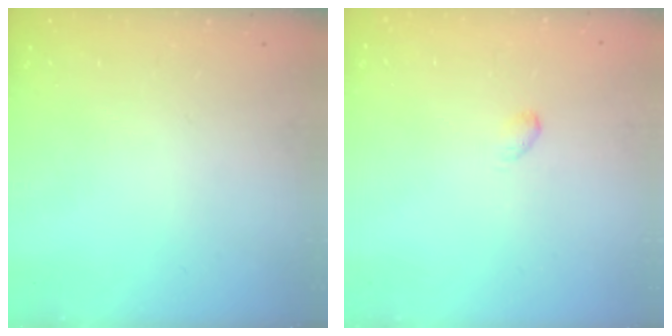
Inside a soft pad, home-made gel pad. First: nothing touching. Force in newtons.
{"total": 2.8, "press": 2.7, "slide": 0.5}